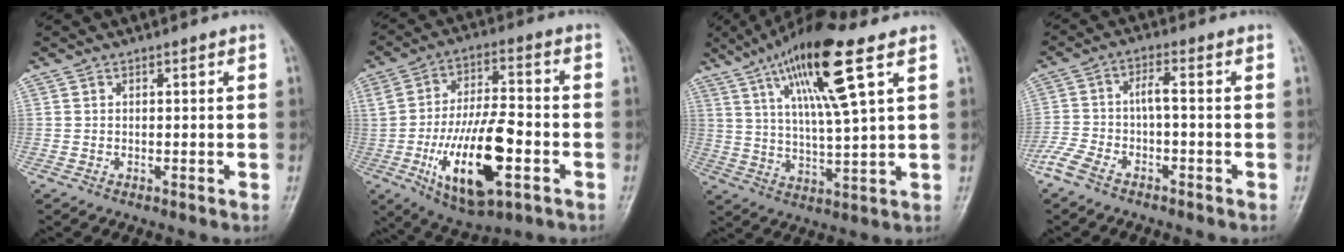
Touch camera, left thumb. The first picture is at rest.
{"total": 17.7, "force": [-5.3, 7.0, 15.4], "torque": [-0.275, 0.016, -0.080]}
{"total": 16.2, "force": [7.9, 2.5, 13.9], "torque": [-0.251, -0.019, 0.140]}
{"total": 6.5, "force": [-3.3, 1.6, 5.4], "torque": [-0.127, 0.026, -0.064]}